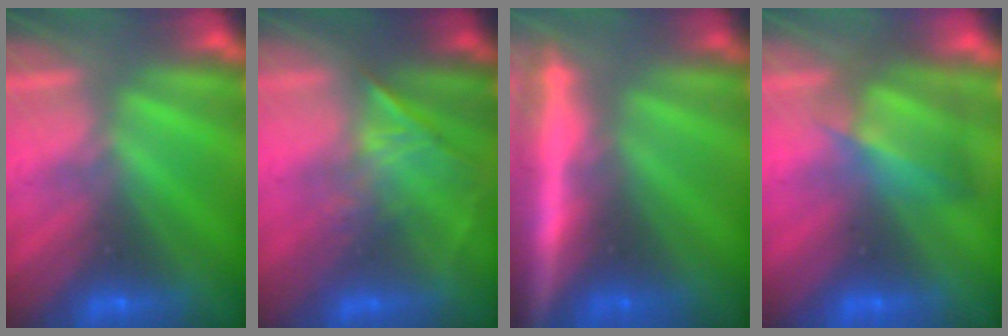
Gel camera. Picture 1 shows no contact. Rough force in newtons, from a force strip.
{"total": 1.2}
{"total": 9.0}
{"total": 4.7}